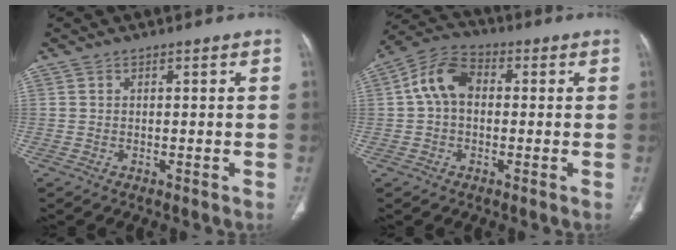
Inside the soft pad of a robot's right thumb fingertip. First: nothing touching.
{"total": 8.7, "force": [0.6, 6.1, 6.1], "torque": [-0.107, 0.027, 0.000]}